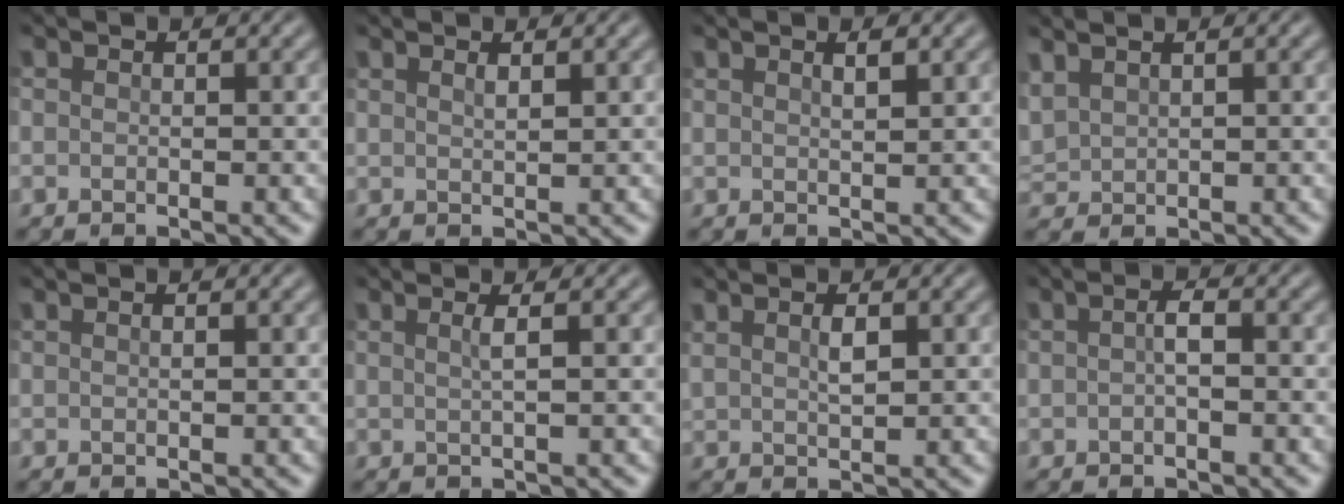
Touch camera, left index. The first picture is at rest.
{"total": 1.0, "force": [0.7, 0.2, 0.7], "torque": [-0.013, 0.001, 0.011]}
{"total": 1.4, "force": [0.8, 0.3, 1.1], "torque": [-0.017, 0.002, 0.013]}
{"total": 2.2, "force": [1.4, 1.2, 1.1], "torque": [-0.036, 0.008, 0.034]}
{"total": 0.5, "force": [0.3, 0.1, 0.4], "torque": [-0.009, -0.001, 0.001]}
{"total": 1.5, "force": [0.4, 0.4, 1.4], "torque": [-0.022, 0.001, 0.000]}
{"total": 1.6, "force": [0.7, 0.4, 1.4], "torque": [-0.031, -0.001, 0.017]}
{"total": 1.4, "force": [-0.2, 0.5, 1.3], "torque": [-0.031, 0.003, -0.007]}